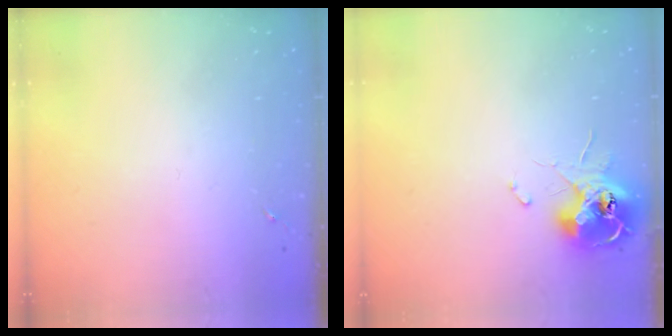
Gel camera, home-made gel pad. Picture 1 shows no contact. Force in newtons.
{"total": 11.6, "press": 11.6, "slide": 1.1}